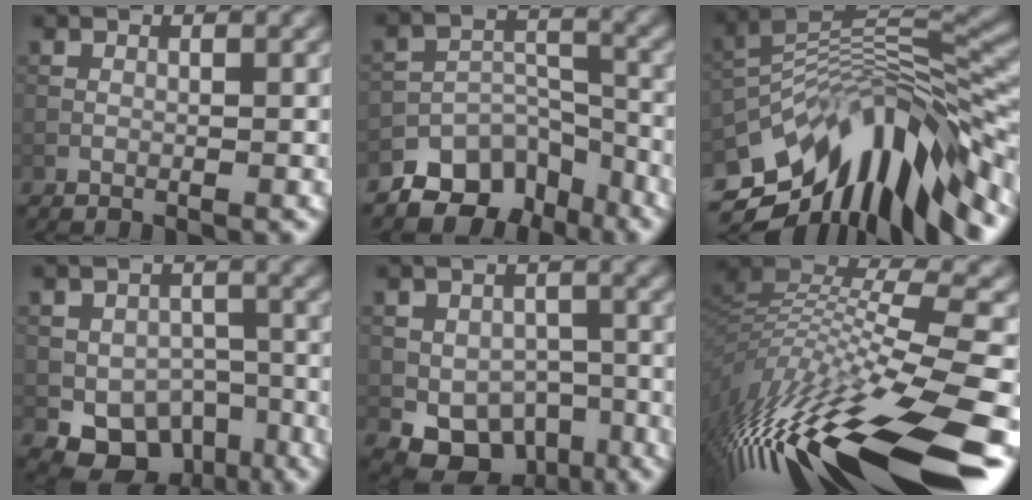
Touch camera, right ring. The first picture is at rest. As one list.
[{"total": 7.2, "force": [-5.7, 3.9, 2.3], "torque": [-0.025, -0.005, -0.091]}, {"total": 13.5, "force": [-7.0, 4.4, 10.7], "torque": [-0.185, 0.022, -0.120]}, {"total": 7.7, "force": [-4.1, 5.3, 3.6], "torque": [-0.041, -0.010, -0.054]}, {"total": 7.2, "force": [-3.4, 5.1, 3.7], "torque": [-0.047, -0.010, -0.046]}, {"total": 15.2, "force": [-7.7, 3.6, 12.6], "torque": [-0.248, 0.017, -0.140]}]